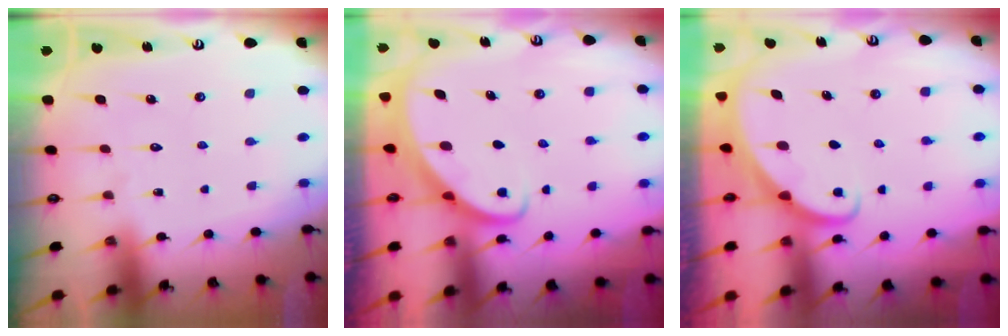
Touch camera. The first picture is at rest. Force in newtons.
{"total": 2.4, "press": 2.3, "slide": 0.3}
{"total": 2.0, "press": 2.0, "slide": 0.3}